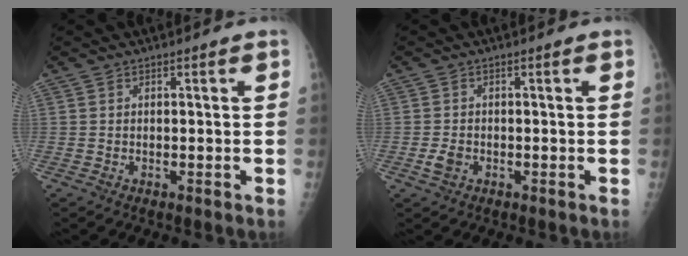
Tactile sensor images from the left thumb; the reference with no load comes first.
{"total": 2.1, "force": [-0.8, 1.5, 1.3], "torque": [-0.026, 0.001, -0.014]}